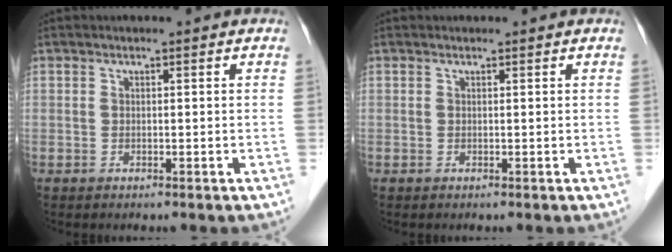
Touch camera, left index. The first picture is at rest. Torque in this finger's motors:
{"motor_torque": [0.10, 0.03, 0.00, -0.01]}